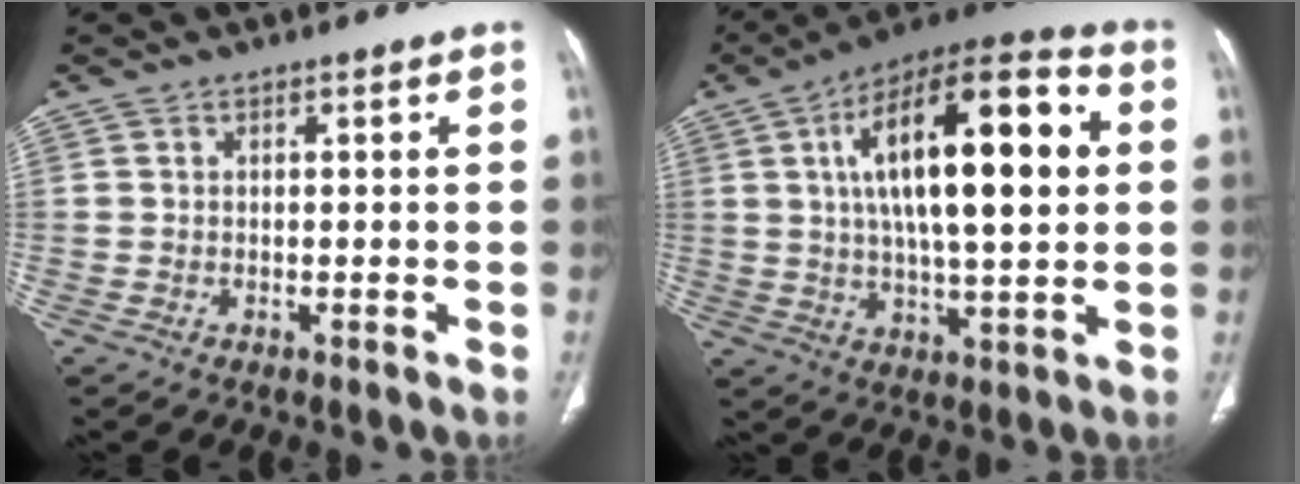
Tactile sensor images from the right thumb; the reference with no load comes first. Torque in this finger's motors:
{"motor_torque": [0.00, 5.01, 1.67, 1.10, 0.72]}